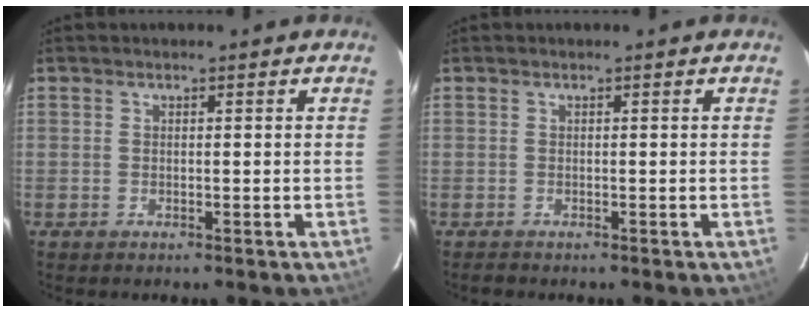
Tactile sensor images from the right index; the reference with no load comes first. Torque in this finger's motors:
{"motor_torque": [-0.06, 0.00, 0.03, 0.01]}